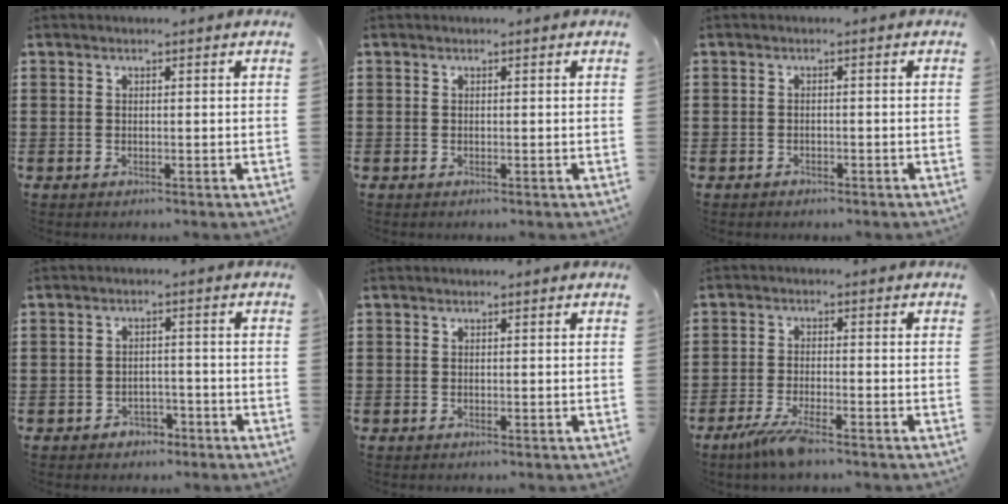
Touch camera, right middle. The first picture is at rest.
{"total": 0.0}
{"total": 0.9, "force": [-0.8, 0.5, 0.0], "torque": [-0.003, 0.003, -0.019]}
{"total": 2.4, "force": [-2.1, 1.1, 0.1], "torque": [-0.011, 0.002, -0.047]}
{"total": 0.0}
{"total": 4.9, "force": [-3.6, 0.5, 3.2], "torque": [-0.078, -0.016, -0.071]}